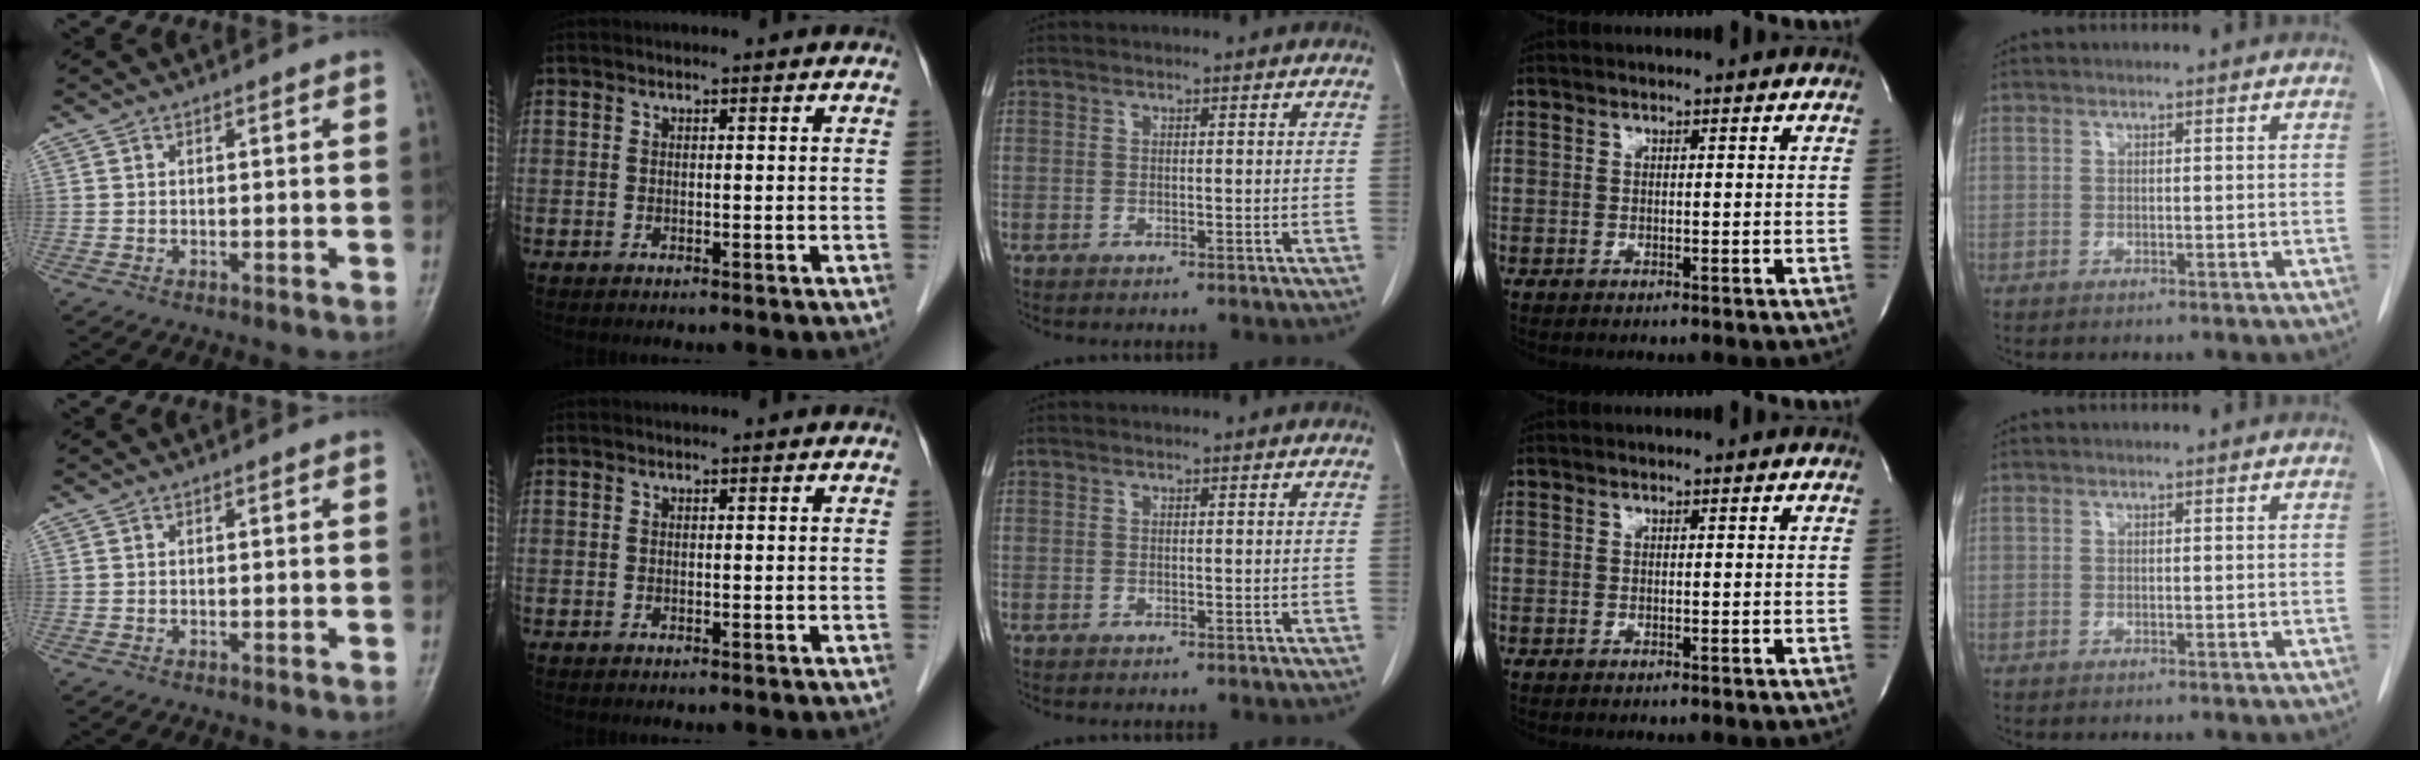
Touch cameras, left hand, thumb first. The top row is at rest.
{}